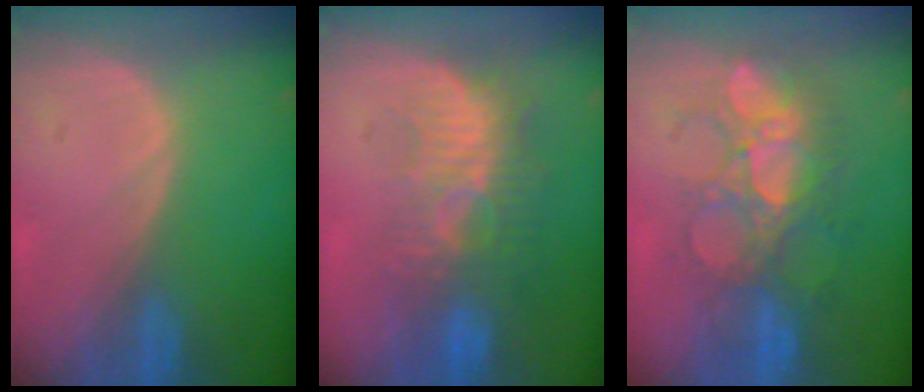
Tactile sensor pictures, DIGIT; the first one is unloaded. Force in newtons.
{"total": 9.1, "press": 8.3, "slide": 3.9}
{"total": 8.7, "press": 8.6, "slide": 1.5}